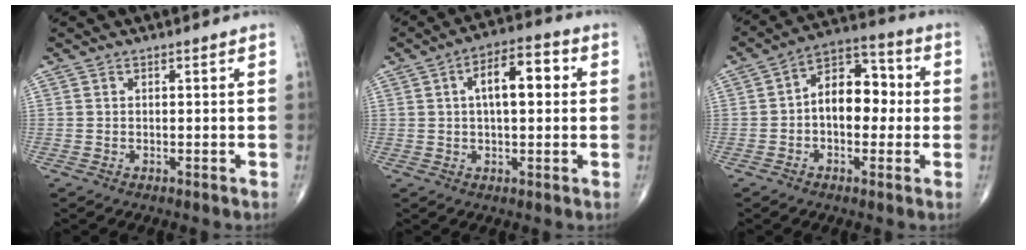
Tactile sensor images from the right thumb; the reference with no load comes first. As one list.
[{"total": 9.9, "force": [1.9, 4.5, 8.6], "torque": [-0.122, 0.022, 0.022]}, {"total": 11.5, "force": [0.0, 7.4, 8.8], "torque": [-0.103, 0.035, -0.013]}]